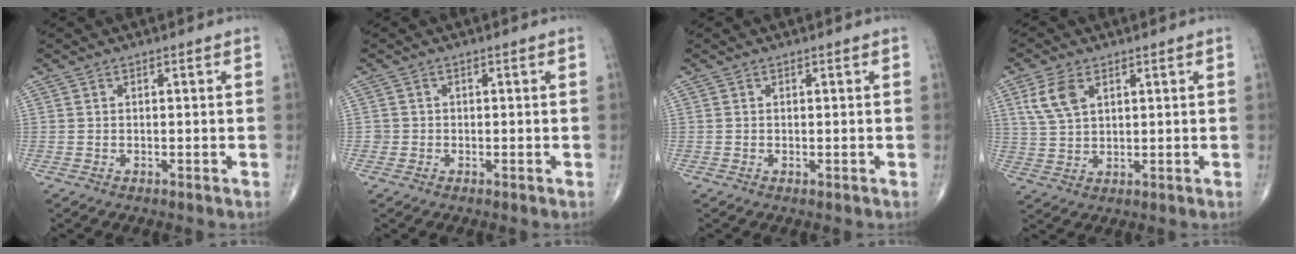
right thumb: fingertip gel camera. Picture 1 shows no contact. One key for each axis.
{"total": 1.1, "fx": -0.2, "fy": 1.1, "fz": 0.0, "tx": 0.008, "ty": 0.006, "tz": -0.007}
{"total": 0.0}
{"total": 6.5, "fx": 2.8, "fy": 3.7, "fz": 4.5, "tx": -0.091, "ty": -0.003, "tz": 0.061}